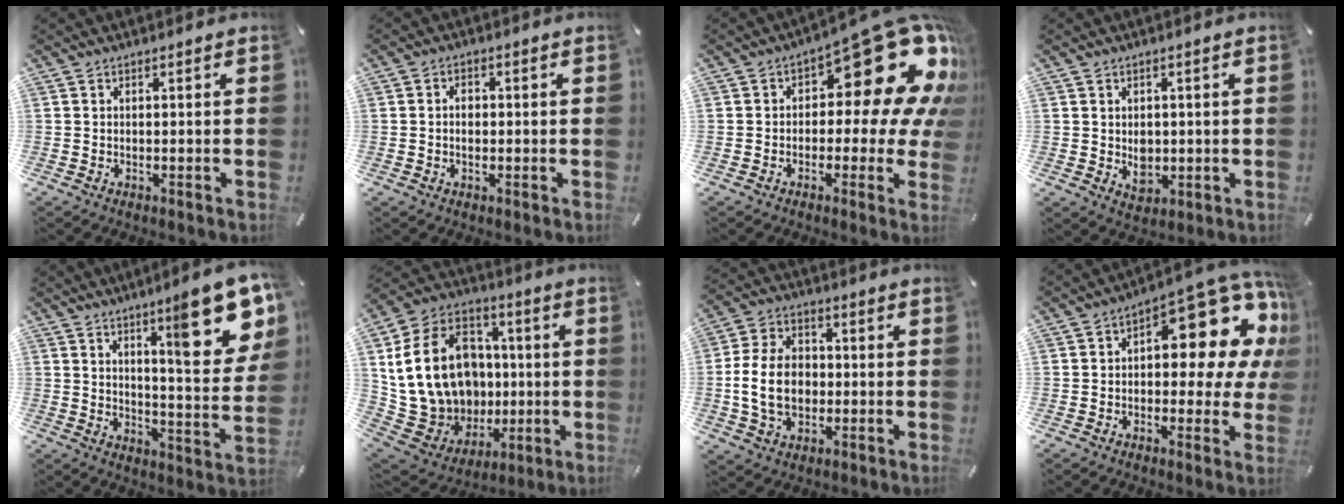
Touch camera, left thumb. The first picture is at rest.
{"total": 2.3, "force": [-0.2, 1.7, 1.6], "torque": [-0.035, 0.004, -0.004]}
{"total": 22.4, "force": [9.0, 10.2, 17.7], "torque": [-0.213, -0.071, 0.151]}
{"total": 4.2, "force": [0.2, 3.6, 2.2], "torque": [-0.012, -0.009, 0.002]}
{"total": 18.8, "force": [10.3, 4.9, 14.9], "torque": [-0.202, -0.064, 0.155]}
{"total": 22.9, "force": [2.2, 18.9, 12.7], "torque": [-0.248, -0.011, 0.070]}
{"total": 12.4, "force": [-1.2, 9.5, 7.9], "torque": [-0.179, 0.014, -0.020]}
{"total": 14.8, "force": [8.0, 6.4, 10.7], "torque": [-0.126, -0.088, 0.127]}